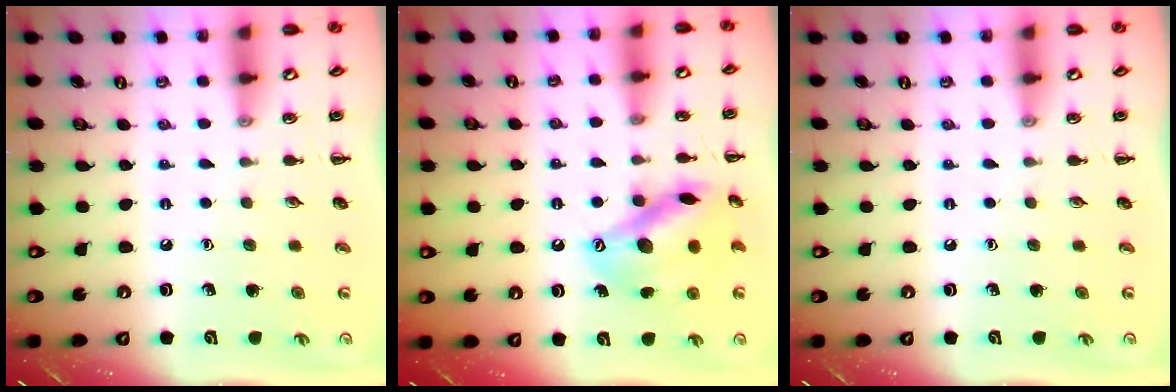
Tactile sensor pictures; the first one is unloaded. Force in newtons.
{"total": 14.8, "press": 14.8, "slide": 1.0}
{"total": 0.0}